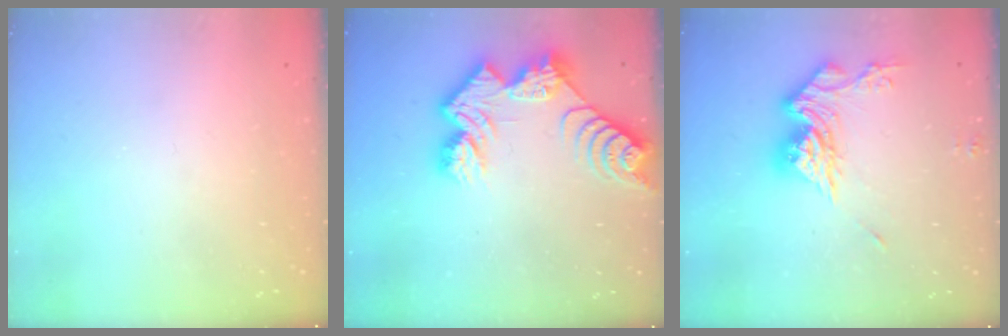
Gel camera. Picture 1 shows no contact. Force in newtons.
{"total": 12.3, "press": 12.2, "slide": 1.1}
{"total": 14.3, "press": 14.3, "slide": 1.1}